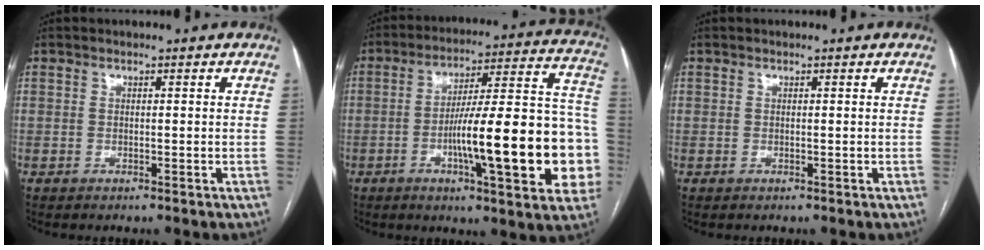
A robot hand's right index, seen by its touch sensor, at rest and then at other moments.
{"total": 22.8, "force": [-5.4, 3.3, 21.9], "torque": [-0.247, 0.029, -0.073]}
{"total": 0.0}